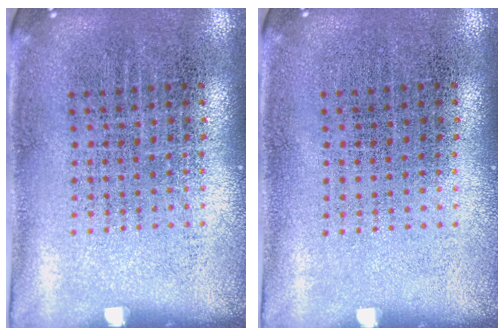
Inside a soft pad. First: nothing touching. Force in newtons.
{"total": 0.0}